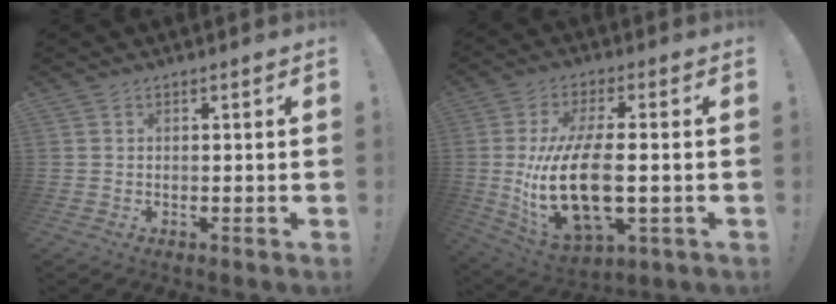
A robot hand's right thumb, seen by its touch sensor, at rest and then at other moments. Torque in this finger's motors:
{"motor_torque": [1.96, 3.05, 1.14, 1.02, 0.40]}